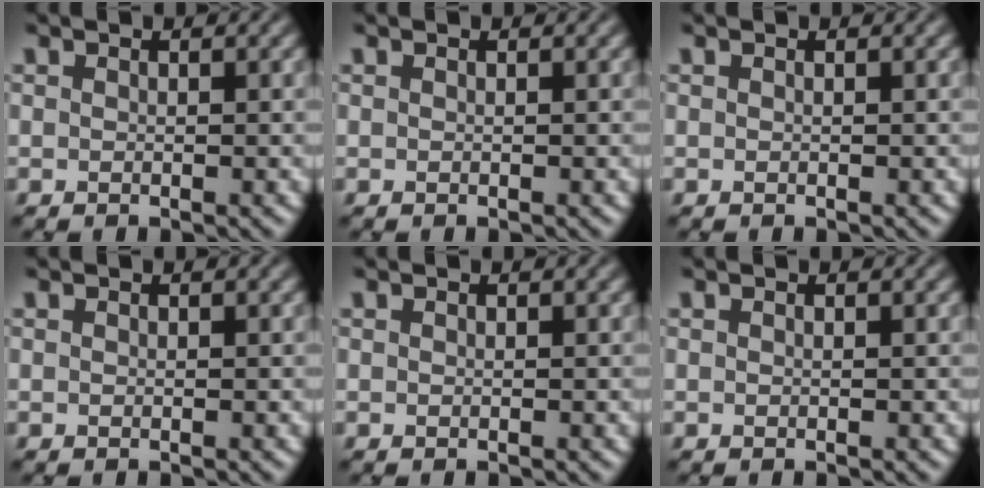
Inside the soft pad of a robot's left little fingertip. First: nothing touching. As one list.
[{"total": 0.0}, {"total": 0.0}, {"total": 0.0}, {"total": 0.0}, {"total": 0.0}]